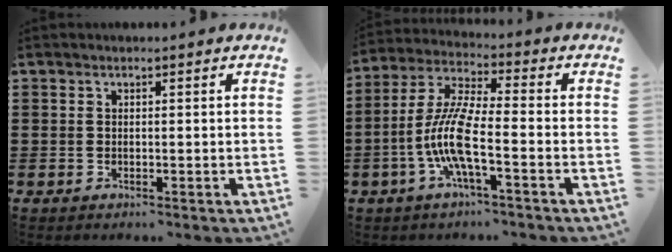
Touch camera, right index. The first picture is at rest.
{"total": 8.9, "force": [-3.2, 1.4, 8.2], "torque": [-0.195, -0.018, -0.070]}